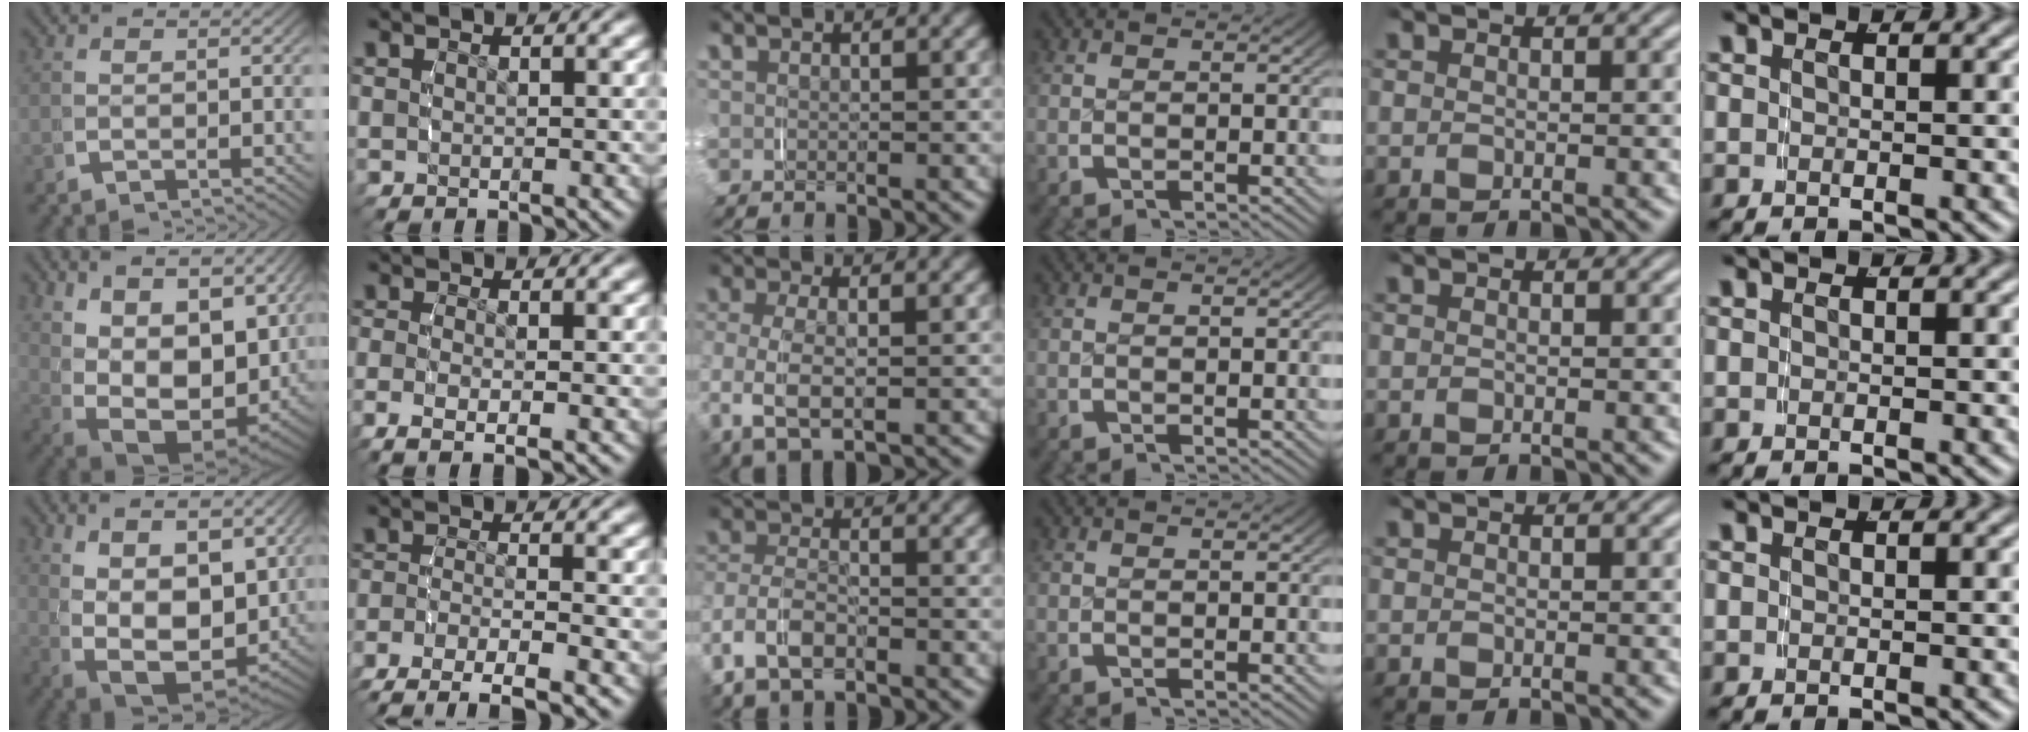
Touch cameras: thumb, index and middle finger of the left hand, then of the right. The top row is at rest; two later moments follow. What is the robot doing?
{"motion": "grasp_and_lifting", "object": "shirt"}